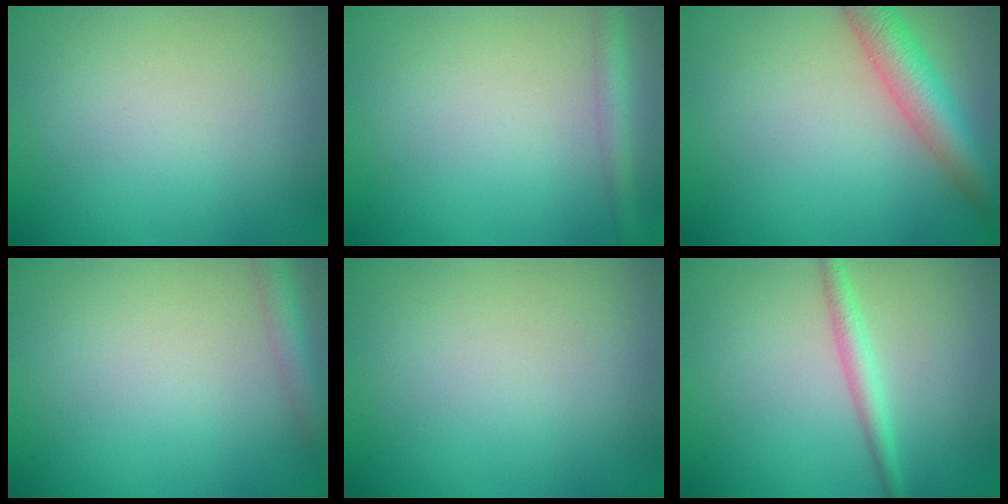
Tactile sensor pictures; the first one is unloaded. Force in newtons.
{"total": 2.2, "press": 2.2, "slide": 0.1}
{"total": 4.8, "press": 4.8, "slide": 0.2}
{"total": 2.4, "press": 2.4, "slide": 0.1}
{"total": 0.0}
{"total": 2.1, "press": 2.1, "slide": 0.1}